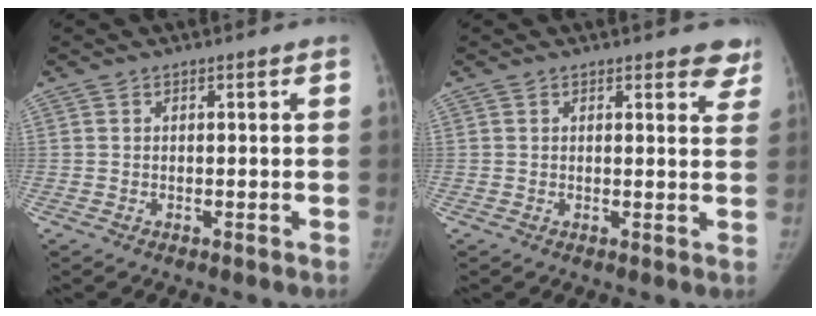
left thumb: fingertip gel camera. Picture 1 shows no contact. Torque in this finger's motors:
{"motor_torque": [0.28, -0.06, 0.44, -0.42, 0.03]}